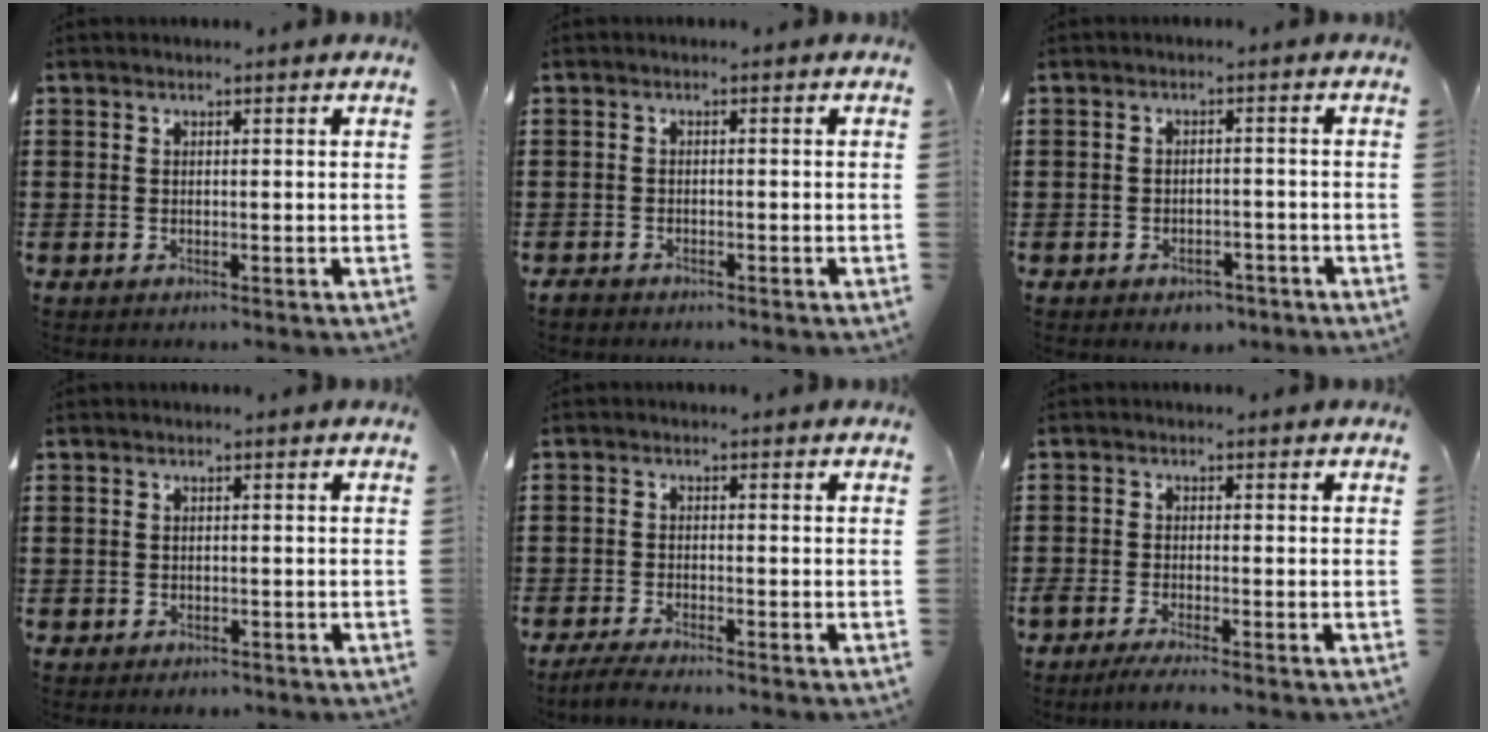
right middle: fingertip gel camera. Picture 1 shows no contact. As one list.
[{"total": 1.2, "force": [-1.1, 0.4, 0.1], "torque": [-0.006, 0.001, -0.024]}, {"total": 2.1, "force": [-1.9, 0.9, 0.0], "torque": [-0.005, 0.004, -0.042]}, {"total": 0.8, "force": [-0.6, 0.5, 0.1], "torque": [-0.003, 0.002, -0.015]}, {"total": 2.5, "force": [-2.3, 0.1, 0.9], "torque": [-0.023, 0.000, -0.049]}, {"total": 1.9, "force": [-1.6, 0.0, 1.0], "torque": [-0.025, -0.001, -0.034]}]